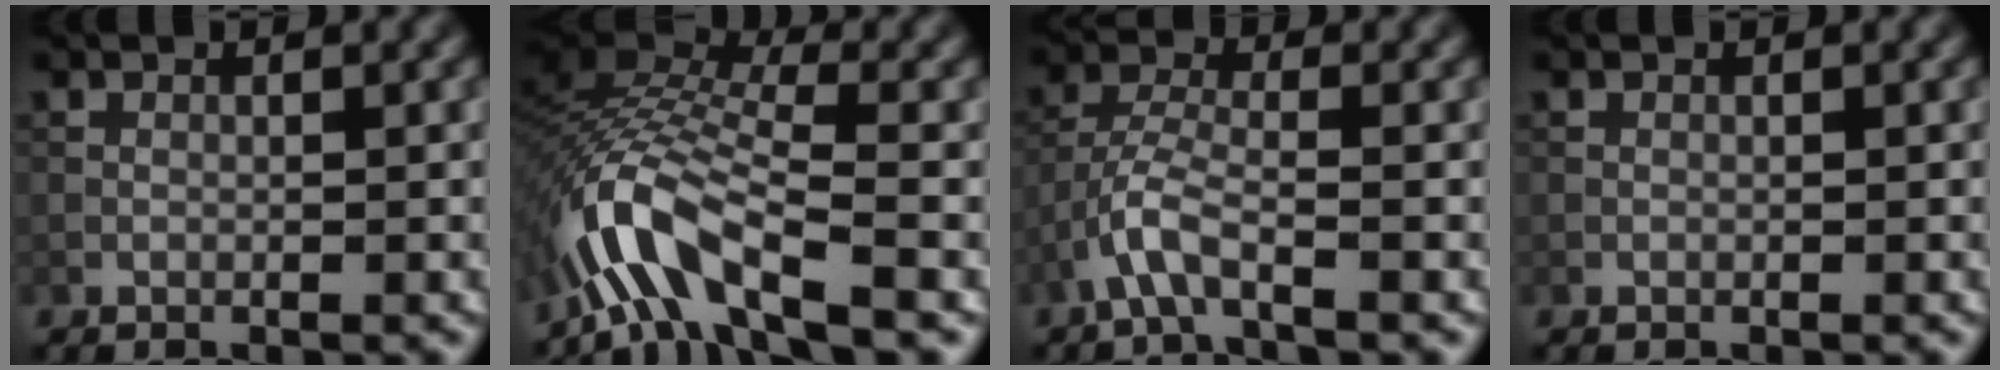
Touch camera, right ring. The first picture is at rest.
{"total": 8.8, "force": [-4.8, 2.8, 6.8], "torque": [-0.131, 0.012, -0.108]}
{"total": 3.4, "force": [-2.1, 0.8, 2.5], "torque": [-0.057, 0.008, -0.051]}
{"total": 0.0}